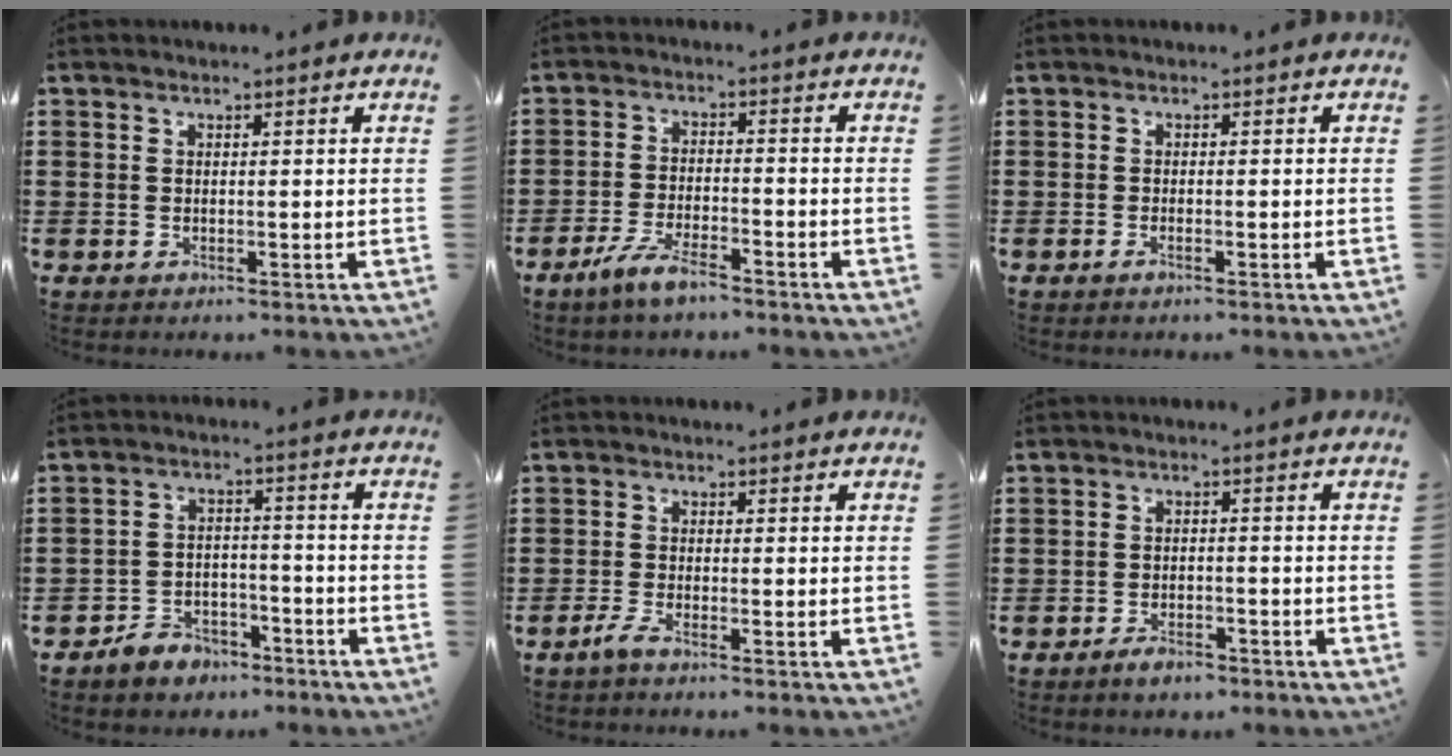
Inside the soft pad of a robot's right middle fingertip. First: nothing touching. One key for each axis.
{"total": 5.1, "fx": -4.0, "fy": 0.9, "fz": 3.1, "tx": -0.077, "ty": -0.006, "tz": -0.079}
{"total": 0.7, "fx": -0.4, "fy": 0.1, "fz": 0.6, "tx": -0.012, "ty": -0.003, "tz": -0.006}
{"total": 4.5, "fx": -4.1, "fy": 1.7, "fz": 0.7, "tx": -0.012, "ty": 0.015, "tz": -0.082}
{"total": 2.2, "fx": -1.5, "fy": 0.2, "fz": 1.6, "tx": -0.041, "ty": -0.004, "tz": -0.033}
{"total": 2.6, "fx": -2.2, "fy": 0.9, "fz": 0.9, "tx": -0.017, "ty": 0.005, "tz": -0.044}